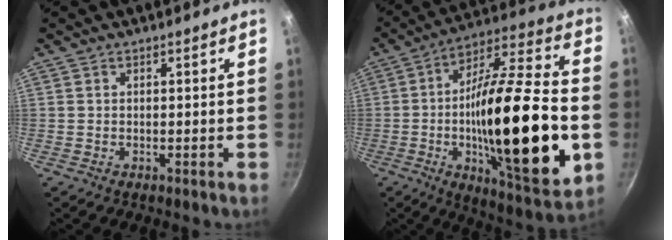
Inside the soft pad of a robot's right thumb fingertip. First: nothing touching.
{"total": 31.9, "force": [-5.5, 9.3, 30.0], "torque": [-0.481, 0.015, -0.085]}